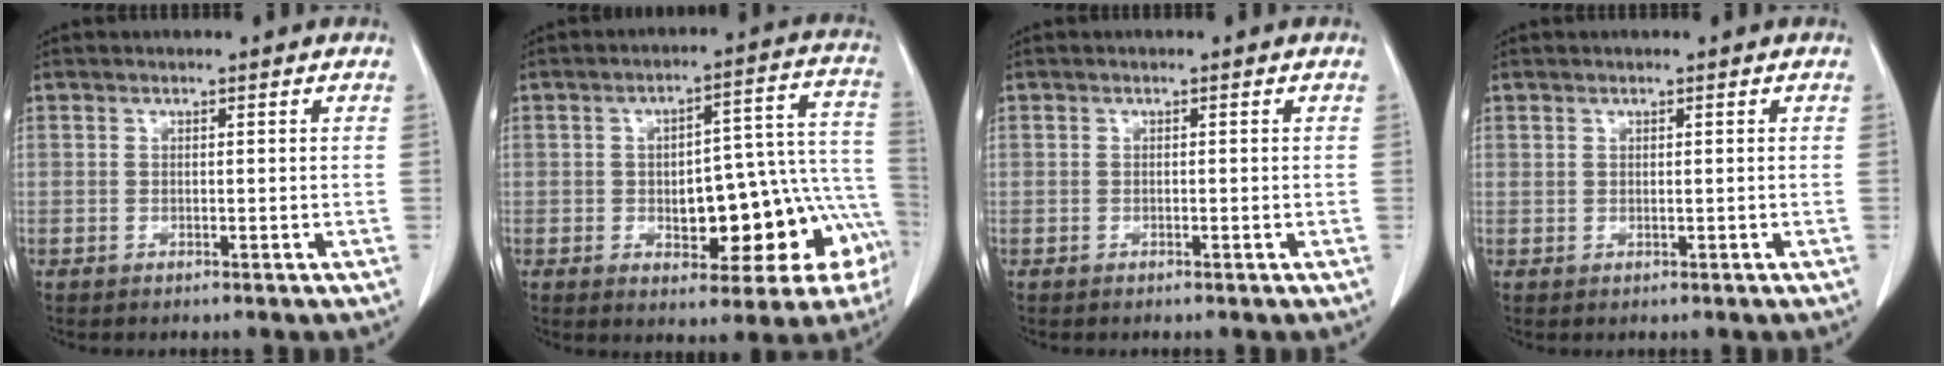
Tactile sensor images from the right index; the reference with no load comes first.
{"total": 17.1, "force": [-4.9, 6.6, 15.0], "torque": [-0.128, 0.054, -0.045]}
{"total": 0.0}
{"total": 0.0}